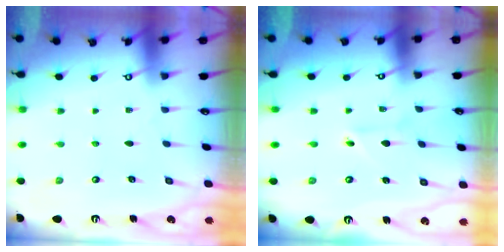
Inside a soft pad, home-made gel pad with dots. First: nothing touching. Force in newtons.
{"total": 2.7, "press": 2.7, "slide": 0.2}